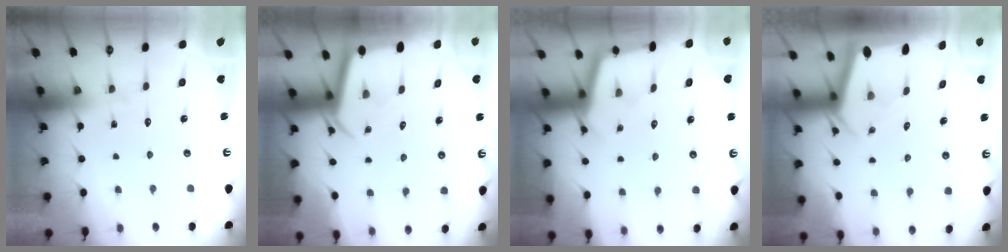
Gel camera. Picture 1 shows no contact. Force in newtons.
{"total": 3.7, "press": 3.7, "slide": 0.2}
{"total": 2.3, "press": 2.3, "slide": 0.2}
{"total": 3.1, "press": 3.1, "slide": 0.2}